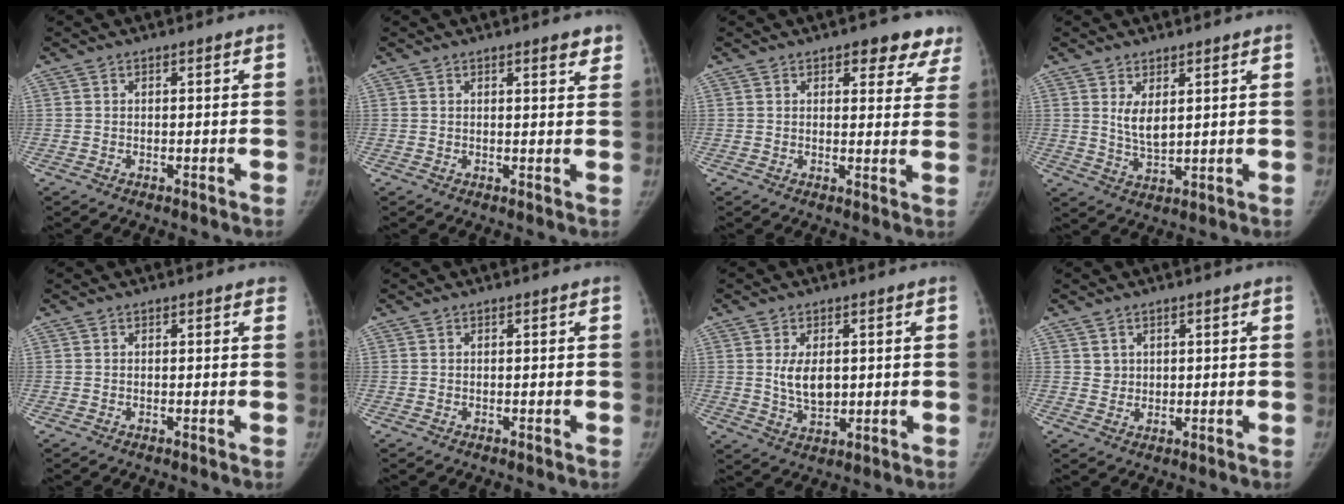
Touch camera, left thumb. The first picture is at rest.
{"total": 2.9, "force": [2.1, 0.8, 1.9], "torque": [-0.012, -0.011, 0.023]}
{"total": 8.3, "force": [5.7, 3.9, 4.5], "torque": [-0.007, -0.025, 0.059]}
{"total": 4.6, "force": [1.7, 2.1, 3.7], "torque": [-0.057, -0.022, 0.041]}
{"total": 0.7, "force": [0.6, 0.4, 0.3], "torque": [0.002, 0.000, 0.001]}
{"total": 0.0}
{"total": 6.2, "force": [0.7, 3.7, 4.9], "torque": [-0.072, -0.013, 0.022]}
{"total": 1.9, "force": [0.9, 1.6, 0.2], "torque": [0.013, -0.007, 0.018]}